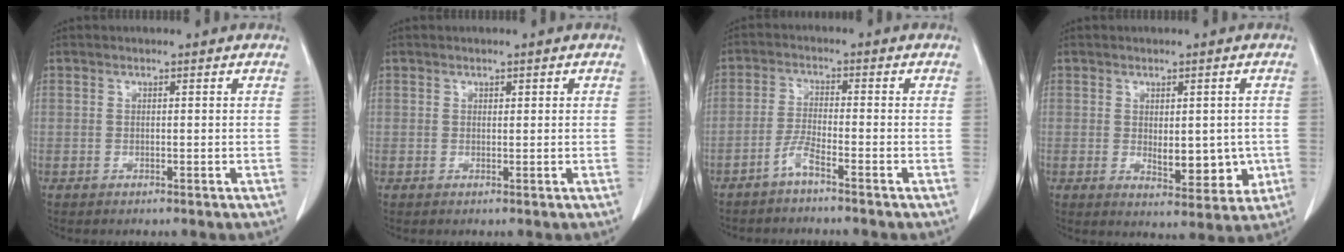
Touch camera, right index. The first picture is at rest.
{"total": 0.7, "force": [0.3, 0.5, 0.3], "torque": [0.000, 0.002, 0.004]}
{"total": 3.2, "force": [-2.5, -0.2, 2.0], "torque": [-0.047, 0.000, -0.054]}
{"total": 6.7, "force": [-0.5, 3.2, 5.9], "torque": [-0.072, -0.008, 0.006]}